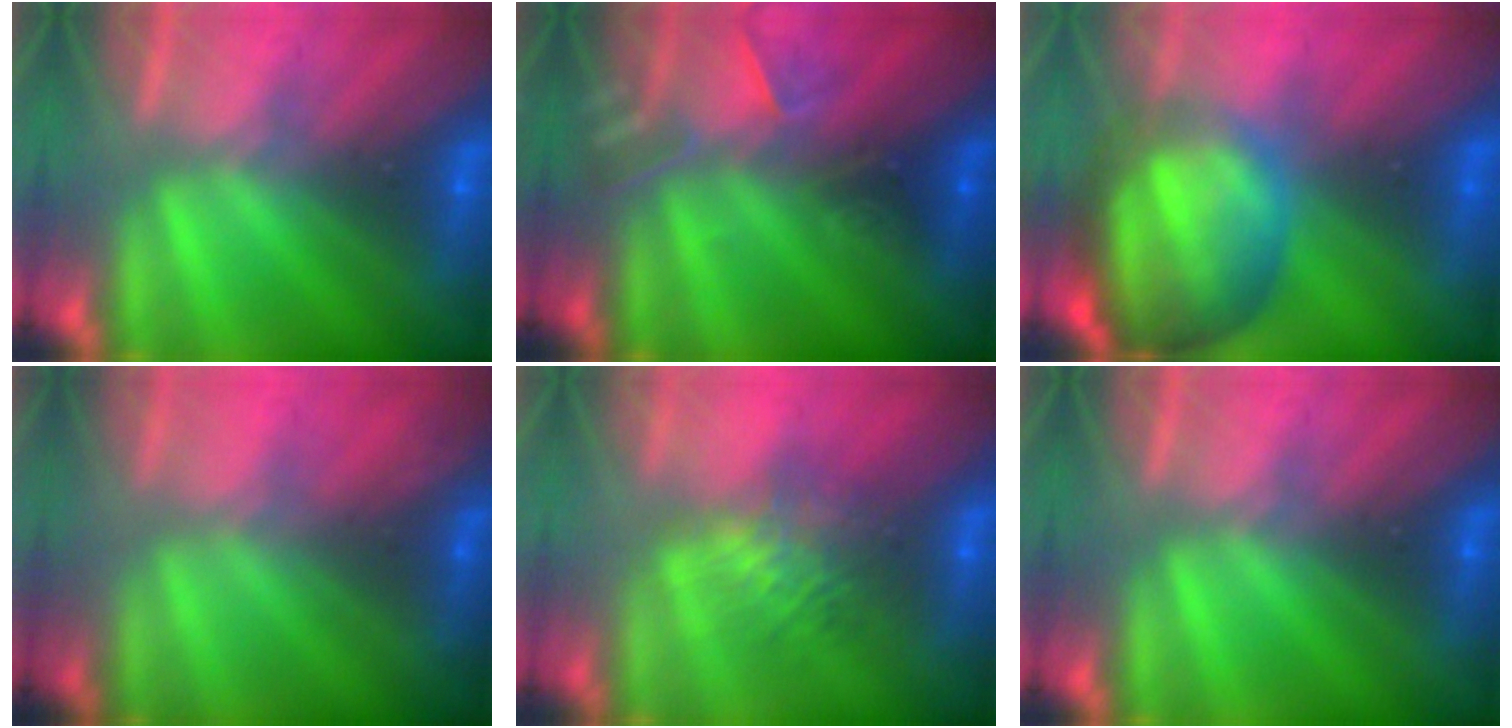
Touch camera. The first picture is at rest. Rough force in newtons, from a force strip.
{"total": 2.3}
{"total": 6.9}
{"total": 1.8}
{"total": 4.7}
{"total": 0.0}